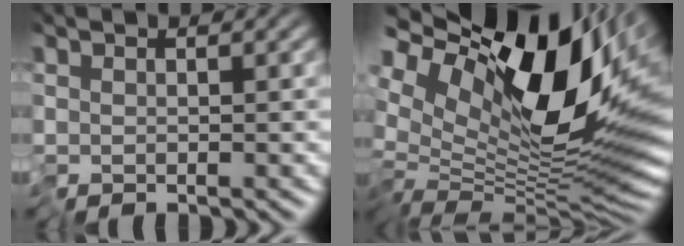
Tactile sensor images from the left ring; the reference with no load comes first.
{"total": 15.8, "force": [5.0, 7.0, 13.3], "torque": [-0.229, 0.018, 0.076]}